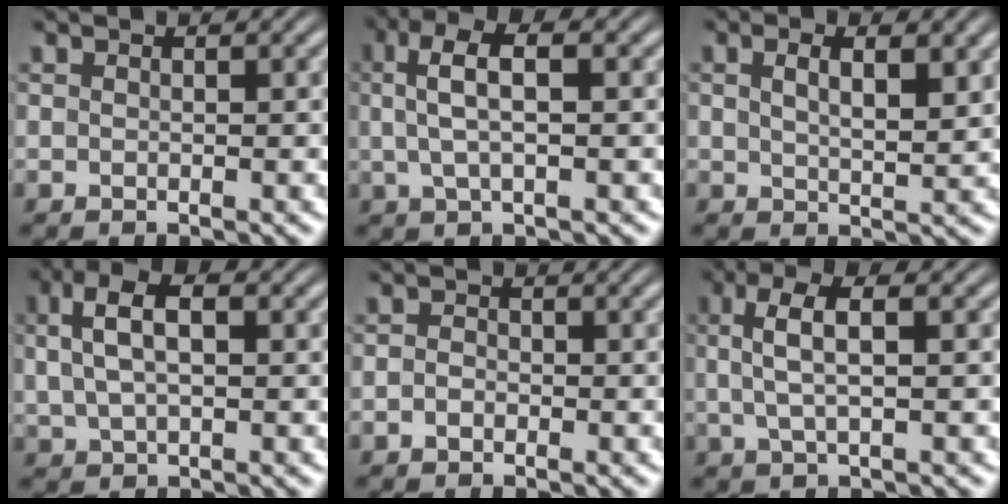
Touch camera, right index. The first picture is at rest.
{"total": 5.5, "force": [1.7, 2.1, 4.8], "torque": [-0.091, 0.015, 0.025]}
{"total": 2.4, "force": [0.9, 0.6, 2.2], "torque": [-0.032, -0.009, 0.021]}
{"total": 6.2, "force": [2.1, 3.5, 4.7], "torque": [-0.090, 0.014, 0.033]}
{"total": 1.0, "force": [-0.8, 0.6, 0.3], "torque": [-0.007, -0.009, -0.012]}
{"total": 4.6, "force": [1.2, 1.5, 4.2], "torque": [-0.084, 0.011, 0.021]}